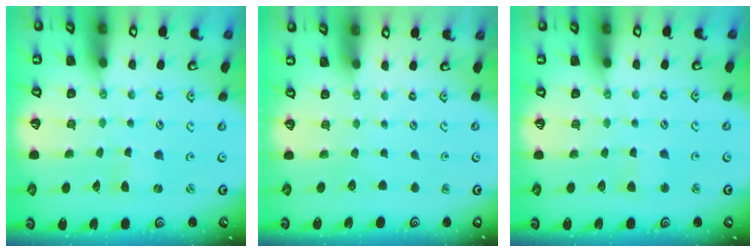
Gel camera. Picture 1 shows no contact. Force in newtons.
{"total": 0.0}
{"total": 2.5, "press": 2.4, "slide": 0.3}